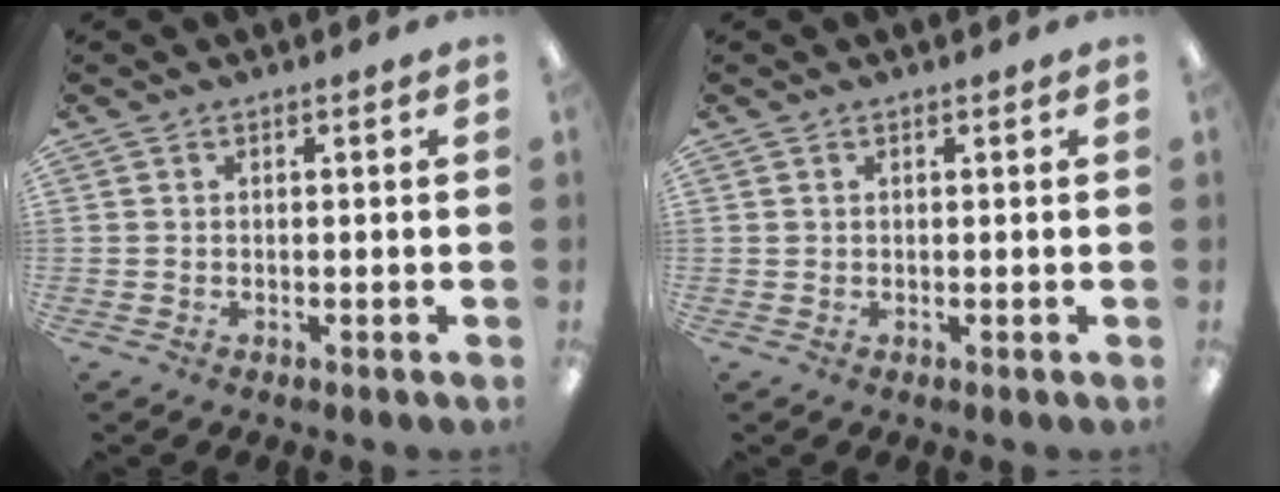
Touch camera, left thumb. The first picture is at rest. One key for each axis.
{"total": 0.6, "fx": 0.5, "fy": 0.3, "fz": 0.0, "tx": 0.000, "ty": 0.001, "tz": 0.010}